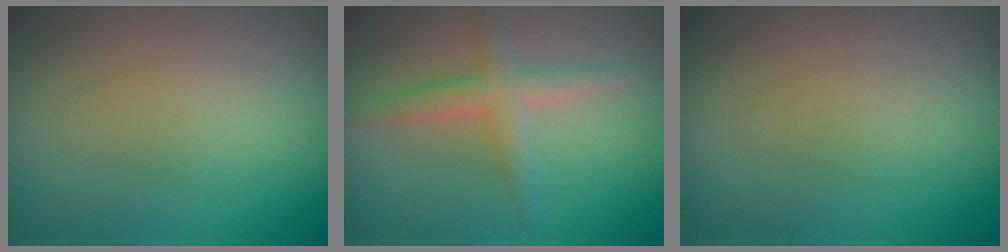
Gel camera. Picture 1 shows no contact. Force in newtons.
{"total": 2.7, "press": 2.7, "slide": 0.1}
{"total": 0.0}